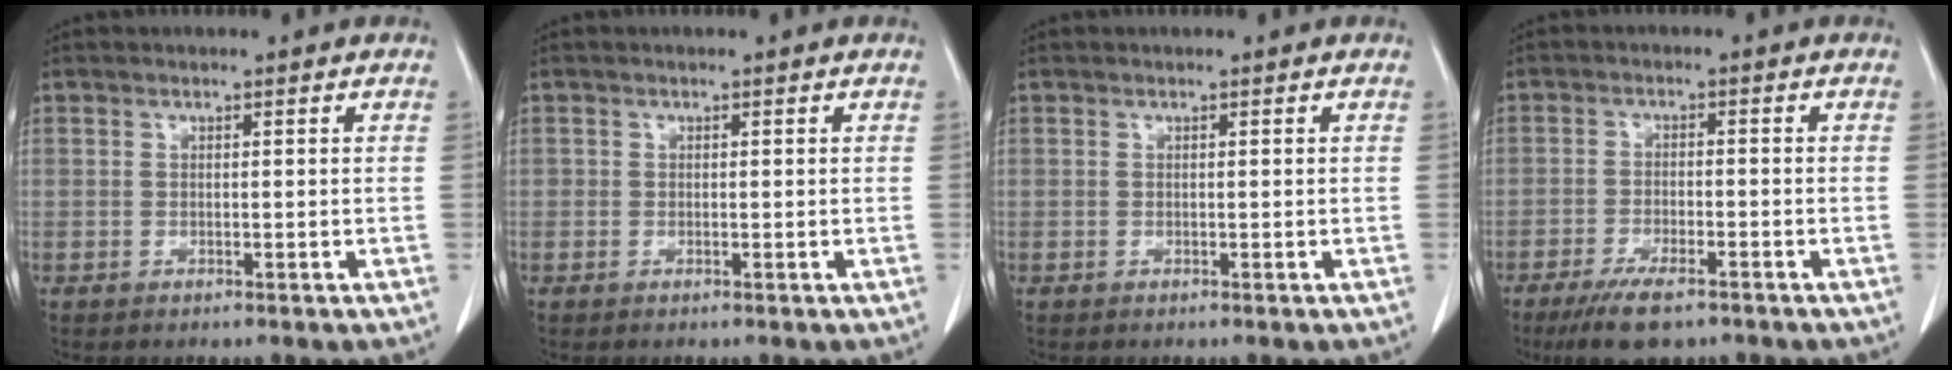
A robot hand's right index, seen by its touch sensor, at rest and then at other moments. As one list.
[{"total": 0.0}, {"total": 0.0}, {"total": 7.5, "force": [-5.4, 2.0, 4.9], "torque": [-0.086, -0.014, -0.089]}]